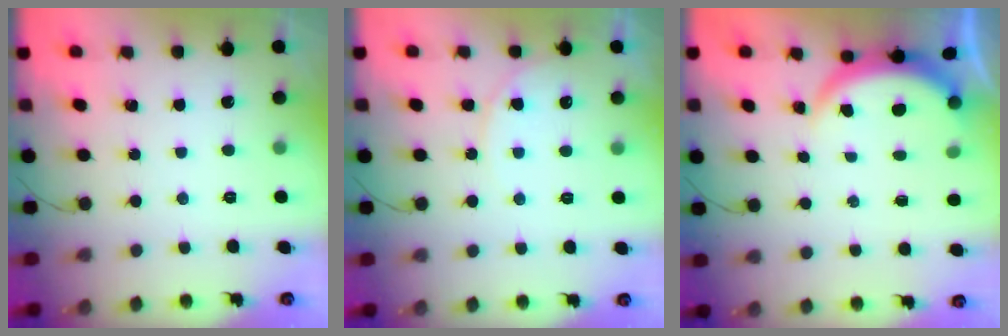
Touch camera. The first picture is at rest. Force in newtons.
{"total": 8.0, "press": 8.0, "slide": 0.6}
{"total": 3.8, "press": 3.8, "slide": 0.3}